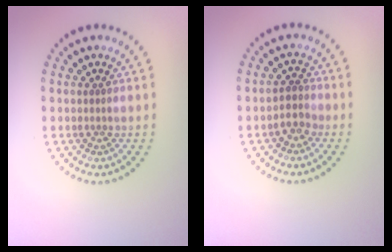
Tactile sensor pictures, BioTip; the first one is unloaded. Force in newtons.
{"total": 1.9, "press": 1.6, "slide": 1.0}